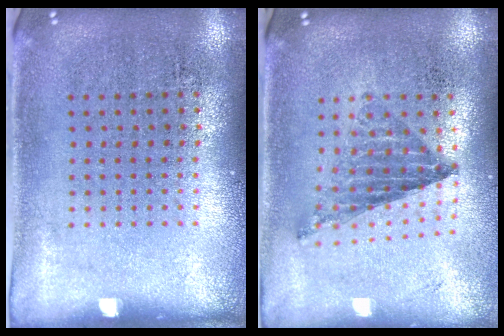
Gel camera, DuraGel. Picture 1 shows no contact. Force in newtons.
{"total": 0.8, "press": 0.8, "slide": 0.1}